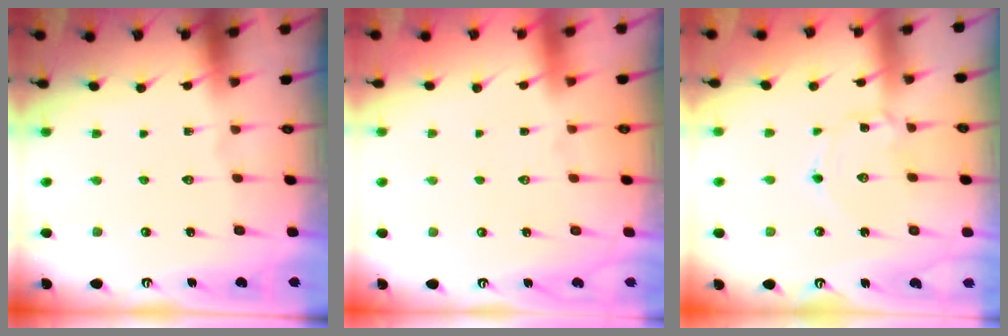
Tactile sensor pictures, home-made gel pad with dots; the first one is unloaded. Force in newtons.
{"total": 1.4, "press": 1.4, "slide": 0.2}
{"total": 1.8, "press": 1.8, "slide": 0.1}